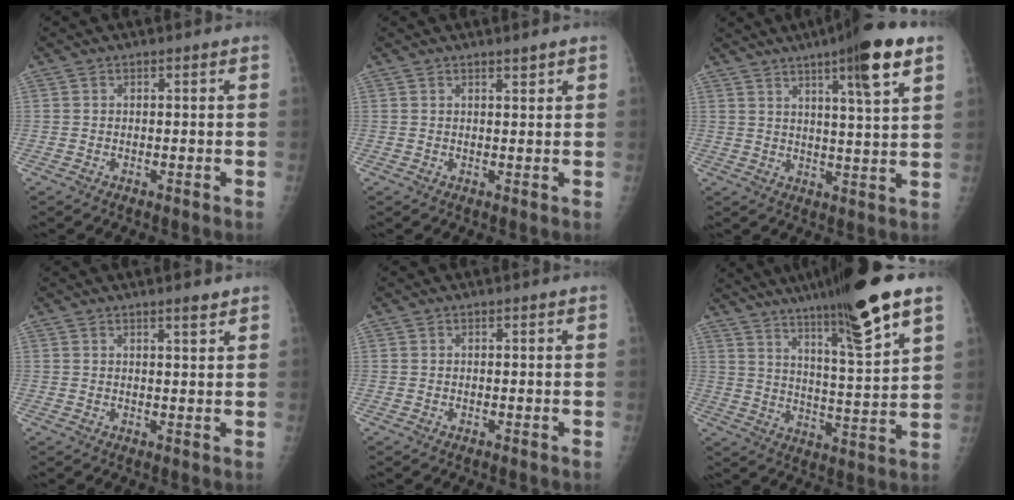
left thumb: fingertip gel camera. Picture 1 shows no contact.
{"total": 1.3, "force": [1.1, 0.1, 0.8], "torque": [-0.009, -0.008, 0.018]}
{"total": 12.2, "force": [6.8, 1.1, 10.1], "torque": [-0.150, -0.027, 0.096]}
{"total": 2.2, "force": [1.8, 0.2, 1.4], "torque": [-0.019, -0.013, 0.027]}
{"total": 0.0}
{"total": 18.2, "force": [12.1, 1.1, 13.5], "torque": [-0.202, -0.055, 0.193]}